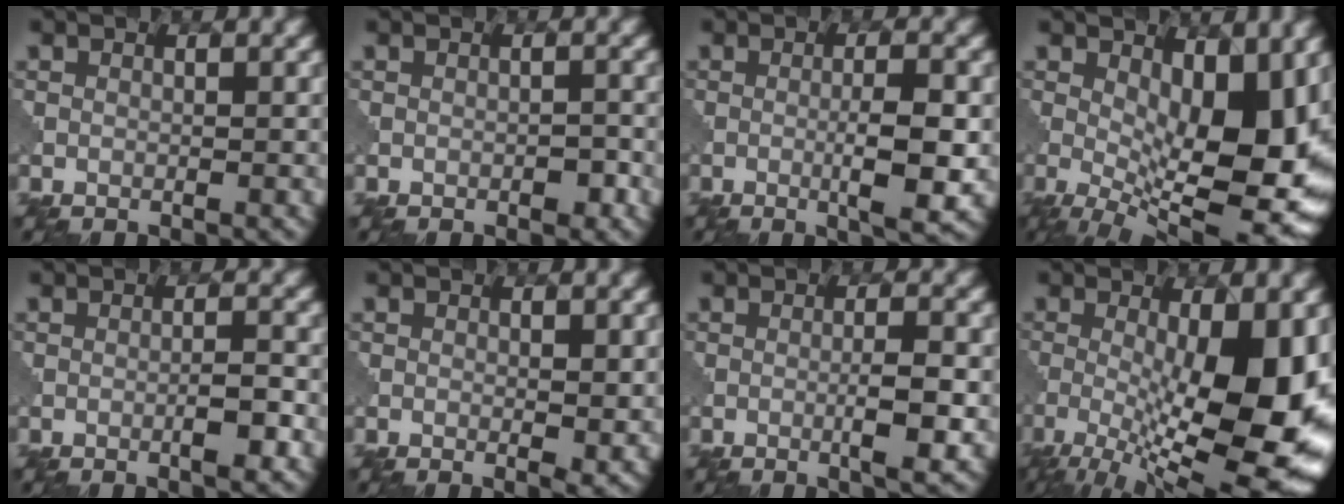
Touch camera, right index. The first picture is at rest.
{"total": 1.2, "force": [-0.5, 0.5, 0.9], "torque": [-0.013, 0.002, -0.007]}
{"total": 4.9, "force": [-0.9, 0.7, 4.7], "torque": [-0.073, -0.001, -0.014]}
{"total": 12.5, "force": [0.6, 5.4, 11.3], "torque": [-0.150, -0.011, 0.009]}
{"total": 2.3, "force": [-0.9, 0.2, 2.1], "torque": [-0.033, 0.005, -0.017]}
{"total": 1.7, "force": [0.0, 0.3, 1.7], "torque": [-0.020, -0.007, 0.000]}
{"total": 3.3, "force": [-0.8, 0.4, 3.2], "torque": [-0.047, 0.004, -0.017]}
{"total": 13.8, "force": [-2.1, 4.4, 12.9], "torque": [-0.198, -0.019, -0.031]}